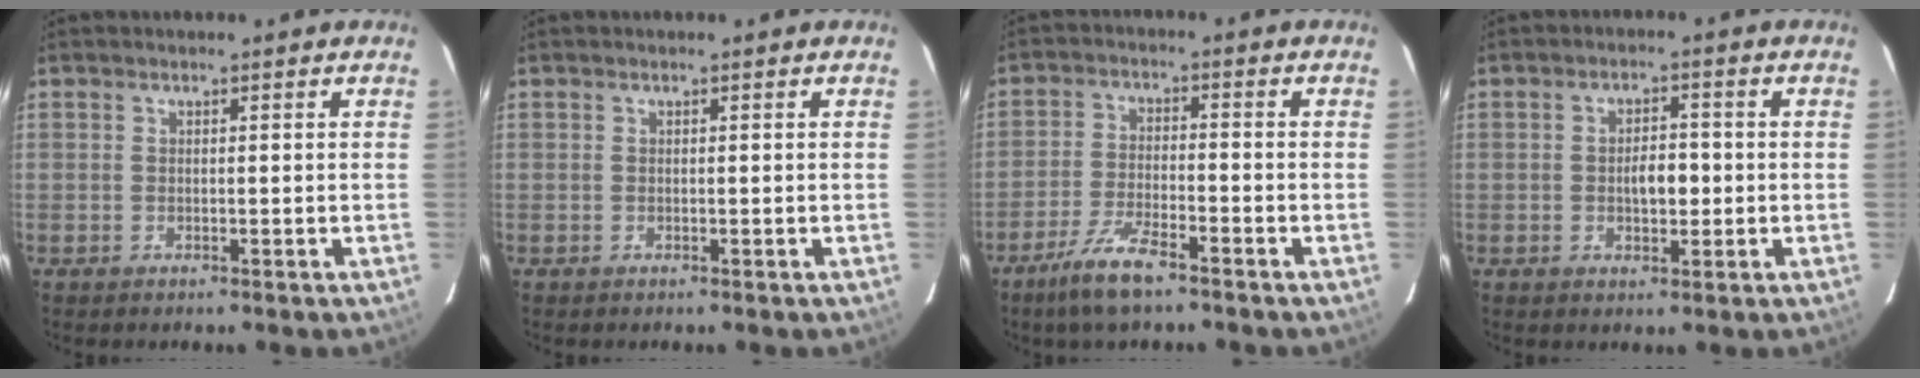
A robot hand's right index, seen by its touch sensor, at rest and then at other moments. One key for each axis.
{"total": 0.0}
{"total": 7.0, "fx": -5.1, "fy": 1.0, "fz": 4.7, "tx": -0.102, "ty": -0.012, "tz": -0.095}
{"total": 4.1, "fx": -0.5, "fy": 1.8, "fz": 3.6, "tx": -0.059, "ty": 0.005, "tz": -0.005}